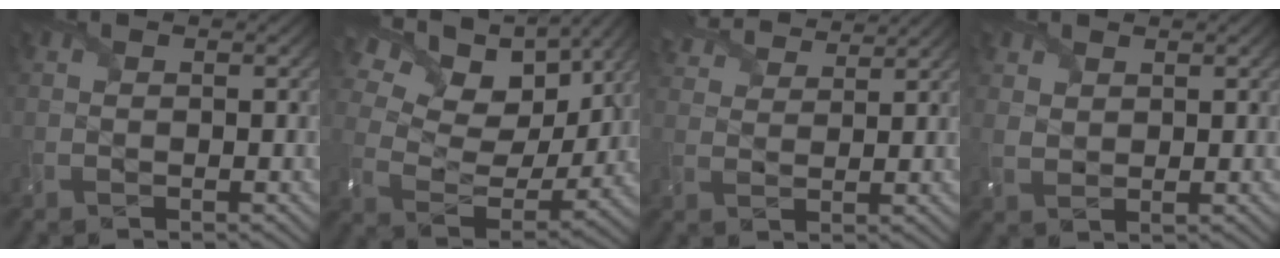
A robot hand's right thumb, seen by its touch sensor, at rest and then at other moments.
{"total": 16.0, "force": [9.3, 8.9, 9.4], "torque": [-0.230, 0.023, 0.146]}
{"total": 5.9, "force": [5.3, 1.5, 2.3], "torque": [-0.062, 0.015, 0.096]}
{"total": 2.2, "force": [1.5, 1.4, 0.9], "torque": [-0.027, -0.003, 0.035]}